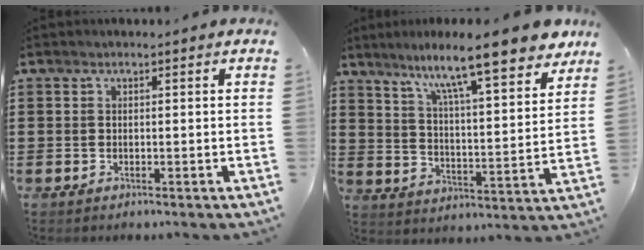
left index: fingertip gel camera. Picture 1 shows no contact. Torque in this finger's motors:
{"motor_torque": [1.09, 1.04, 1.05, 0.21]}